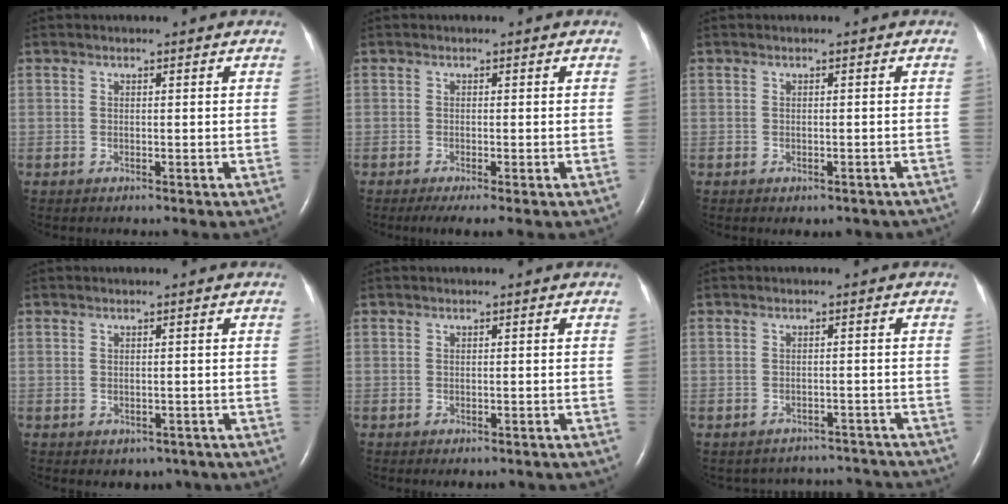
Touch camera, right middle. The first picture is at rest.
{"total": 2.8, "force": [-1.8, 0.2, 2.1], "torque": [-0.037, -0.011, -0.030]}
{"total": 3.8, "force": [-3.0, 1.7, 1.4], "torque": [-0.011, 0.009, -0.028]}
{"total": 2.9, "force": [-1.8, 2.1, 1.0], "torque": [-0.006, 0.006, -0.014]}
{"total": 2.3, "force": [-1.8, 0.8, 1.1], "torque": [-0.015, -0.002, -0.015]}
{"total": 8.6, "force": [-8.1, 2.8, -0.3], "torque": [0.004, 0.028, -0.083]}